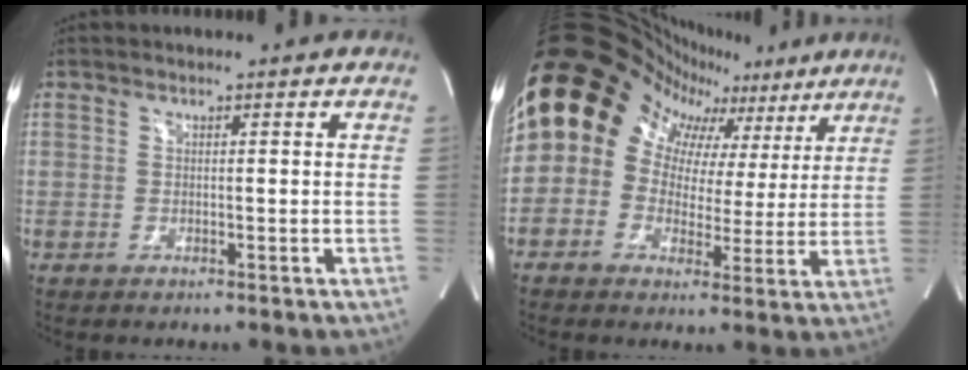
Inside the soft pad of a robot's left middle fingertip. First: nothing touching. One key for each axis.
{"total": 19.0, "fx": 9.3, "fy": 14.3, "fz": 8.4, "tx": -0.134, "ty": 0.081, "tz": 0.123}